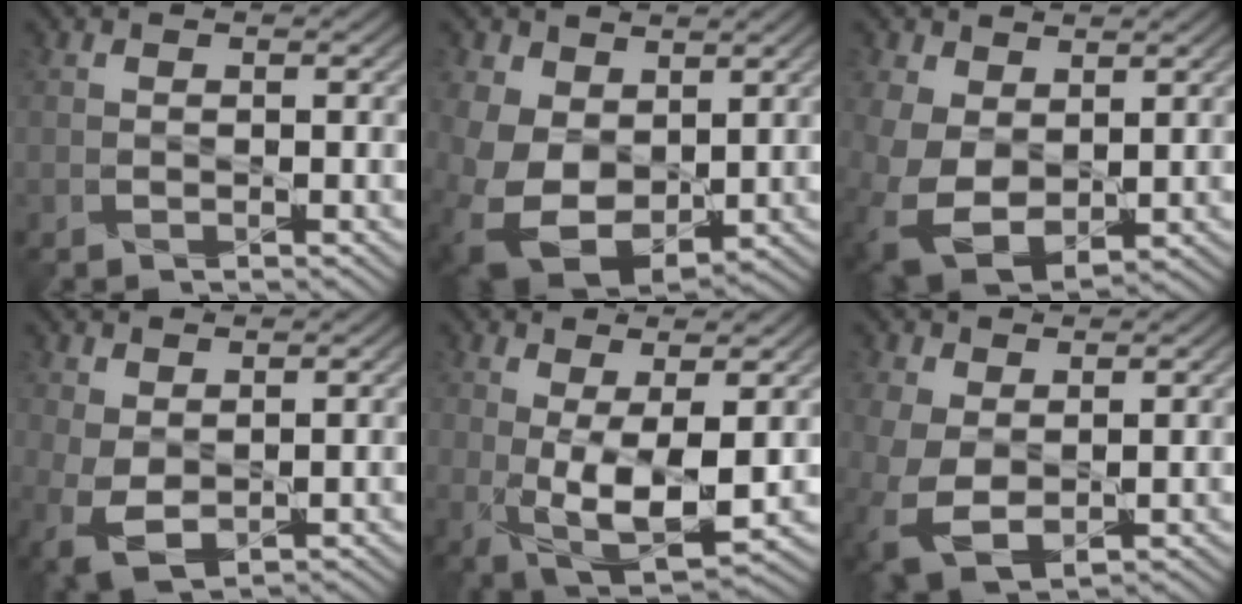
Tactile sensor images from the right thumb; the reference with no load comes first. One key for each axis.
{"total": 11.6, "fx": 1.0, "fy": 8.4, "fz": 7.9, "tx": -0.202, "ty": -0.027, "tz": 0.028}
{"total": 8.9, "fx": 0.3, "fy": 6.2, "fz": 6.3, "tx": -0.180, "ty": -0.017, "tz": 0.007}
{"total": 4.0, "fx": 0.2, "fy": 2.3, "fz": 3.2, "tx": -0.088, "ty": -0.003, "tz": 0.005}
{"total": 8.1, "fx": 0.3, "fy": 3.0, "fz": 7.6, "tx": -0.153, "ty": -0.010, "tz": 0.010}
{"total": 6.4, "fx": -0.7, "fy": 4.1, "fz": 4.9, "tx": -0.137, "ty": -0.012, "tz": -0.015}